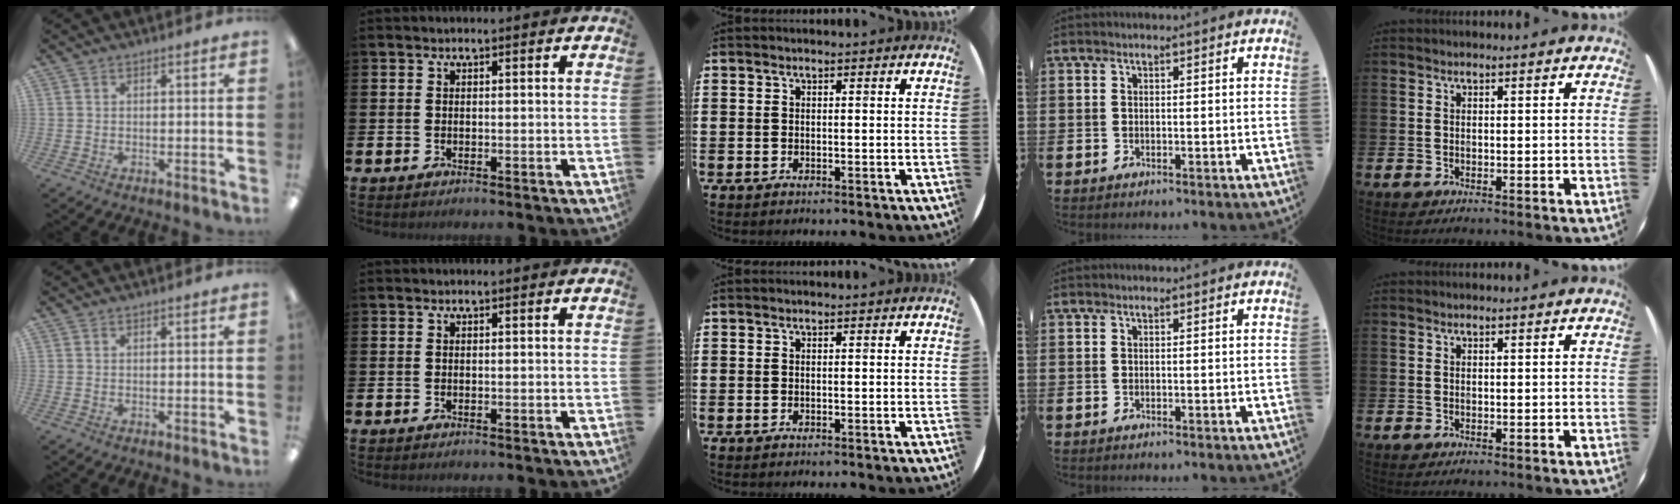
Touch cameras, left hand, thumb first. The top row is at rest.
{}